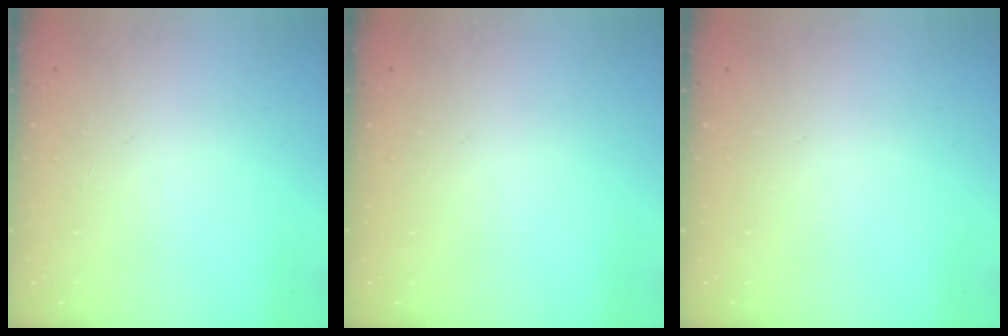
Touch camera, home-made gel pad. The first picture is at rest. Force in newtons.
{"total": 0.0}
{"total": 0.0}